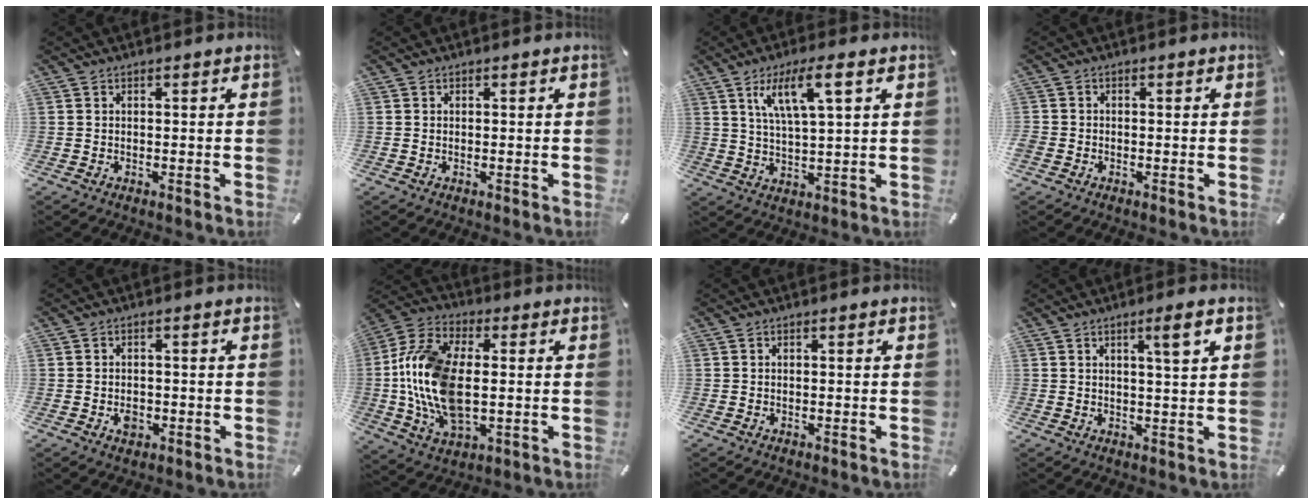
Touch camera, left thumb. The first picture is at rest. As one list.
[{"total": 0.0}, {"total": 9.7, "force": [4.7, 2.3, 8.2], "torque": [-0.161, 0.002, 0.080]}, {"total": 1.3, "force": [-0.7, 1.1, 0.3], "torque": [-0.003, 0.005, -0.016]}, {"total": 2.9, "force": [-0.9, 2.1, 1.8], "torque": [-0.031, 0.004, -0.016]}, {"total": 17.1, "force": [-0.4, 10.0, 13.9], "torque": [-0.319, -0.008, -0.009]}, {"total": 0.0}, {"total": 5.2, "force": [2.5, 0.4, 4.5], "torque": [-0.078, -0.007, 0.035]}]